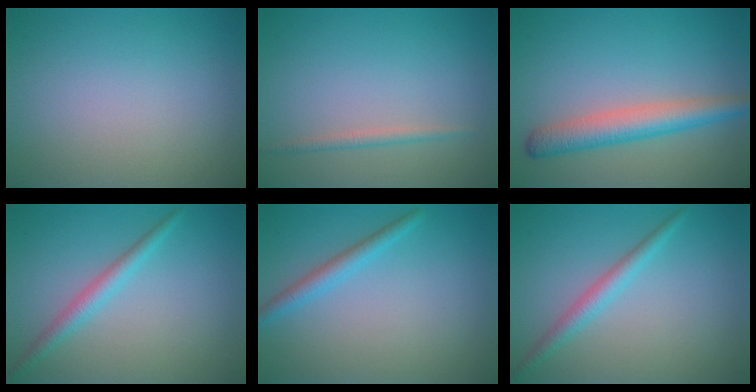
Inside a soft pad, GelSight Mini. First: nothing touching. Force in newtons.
{"total": 1.1, "press": 1.1, "slide": 0.1}
{"total": 4.2, "press": 4.2, "slide": 0.1}
{"total": 2.1, "press": 2.1, "slide": 0.1}
{"total": 2.0, "press": 2.0, "slide": 0.0}
{"total": 2.1, "press": 2.1, "slide": 0.1}